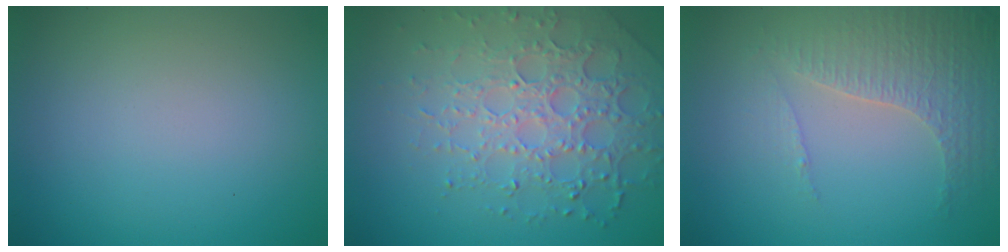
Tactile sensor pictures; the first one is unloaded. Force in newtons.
{"total": 5.9, "press": 4.7, "slide": 3.6}
{"total": 4.2, "press": 3.0, "slide": 2.8}